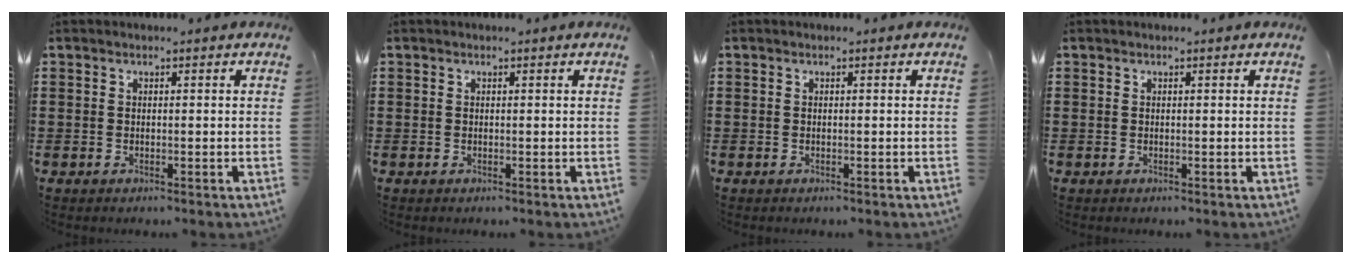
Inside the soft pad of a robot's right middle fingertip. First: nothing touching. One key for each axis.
{"total": 0.0}
{"total": 0.0}
{"total": 0.0}